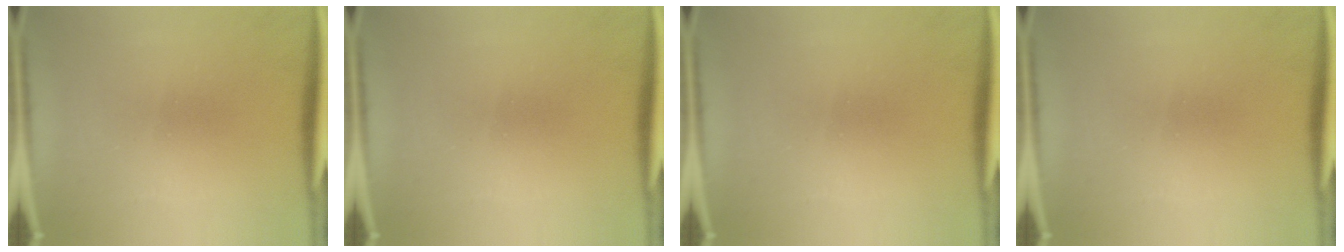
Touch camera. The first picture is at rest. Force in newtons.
{"total": 0.0}
{"total": 0.0}
{"total": 0.0}